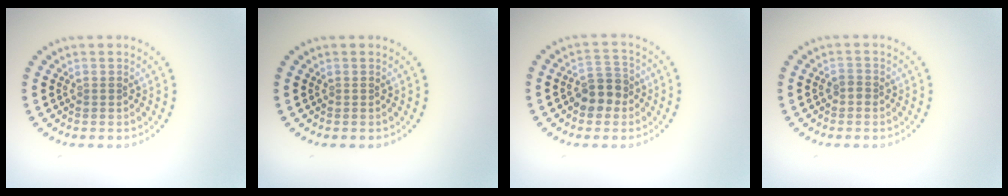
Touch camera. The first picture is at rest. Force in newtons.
{"total": 0.0}
{"total": 3.4, "press": 3.3, "slide": 1.0}
{"total": 1.0, "press": 0.9, "slide": 0.4}